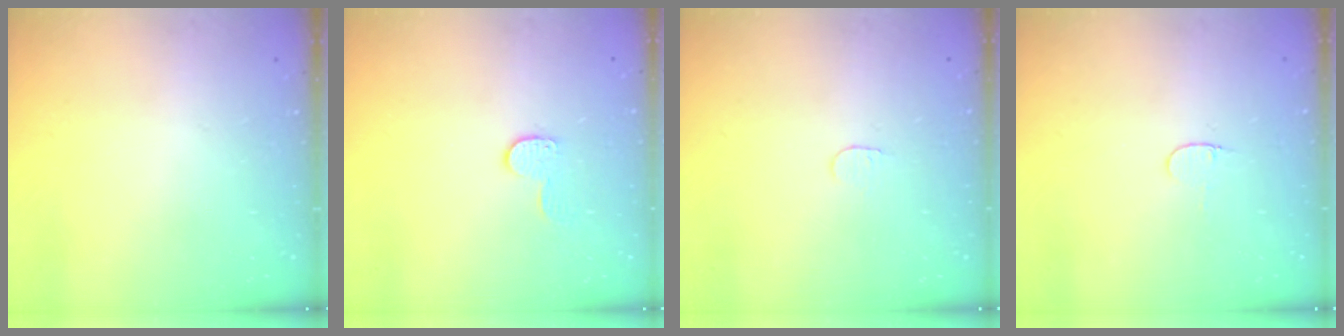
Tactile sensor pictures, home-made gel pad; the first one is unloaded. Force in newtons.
{"total": 5.6, "press": 5.6, "slide": 0.4}
{"total": 3.6, "press": 3.6, "slide": 0.3}
{"total": 3.3, "press": 3.3, "slide": 0.4}